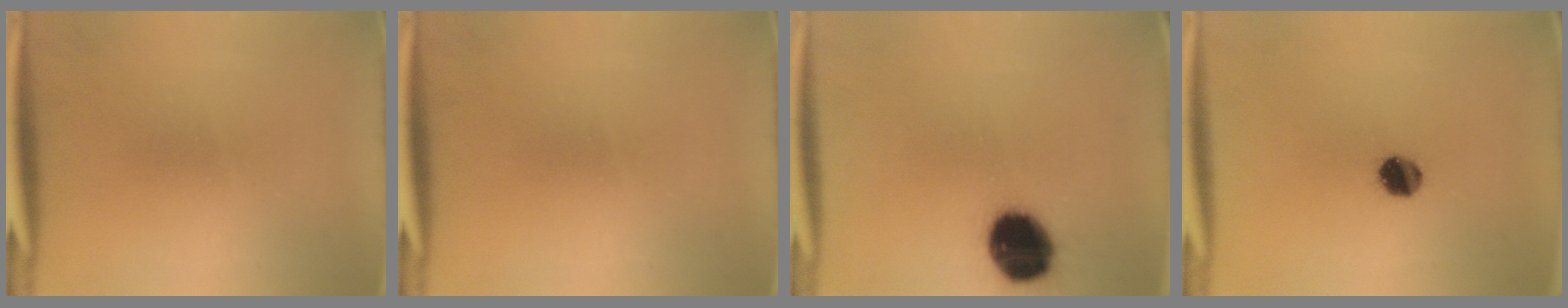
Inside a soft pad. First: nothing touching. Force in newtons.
{"total": 0.0}
{"total": 15.7}
{"total": 5.9}